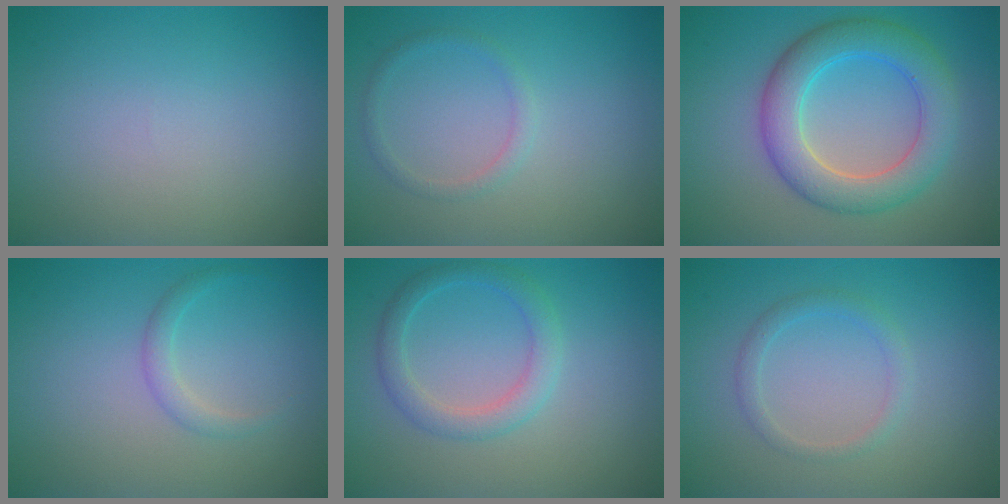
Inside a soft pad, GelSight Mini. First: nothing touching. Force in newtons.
{"total": 1.2, "press": 1.2, "slide": 0.1}
{"total": 6.1, "press": 6.0, "slide": 0.2}
{"total": 1.4, "press": 1.3, "slide": 0.1}
{"total": 2.7, "press": 2.7, "slide": 0.1}
{"total": 1.6, "press": 1.6, "slide": 0.0}